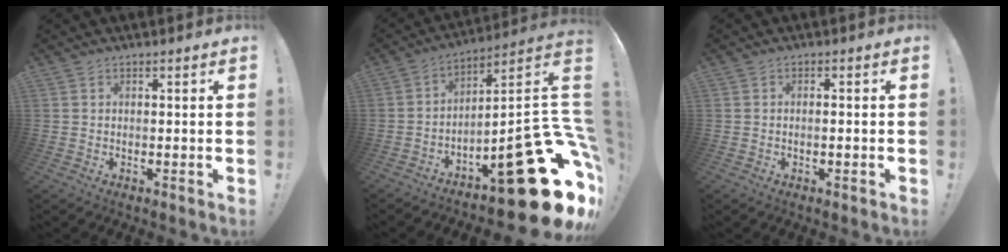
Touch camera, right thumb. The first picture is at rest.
{"total": 27.0, "force": [-11.8, 7.7, 23.1], "torque": [-0.263, 0.036, -0.174]}
{"total": 1.4, "force": [-0.9, 0.2, 1.1], "torque": [-0.020, 0.004, -0.016]}